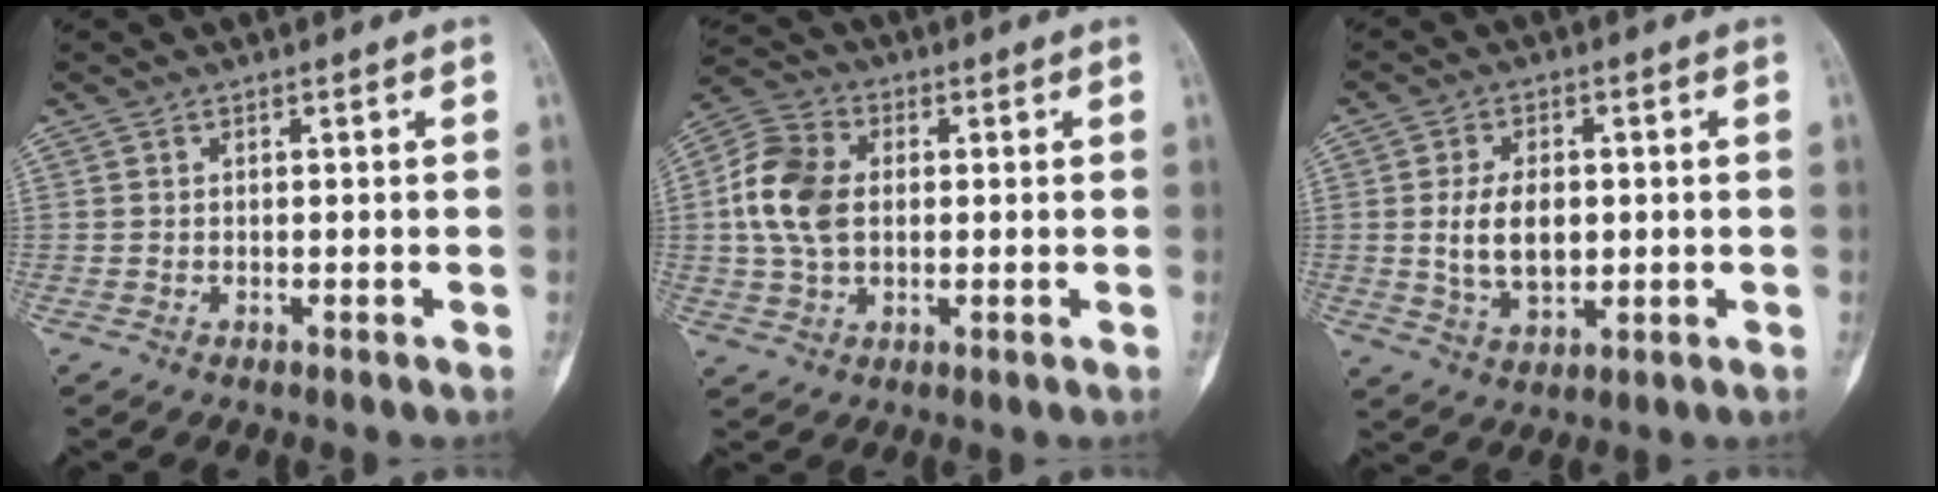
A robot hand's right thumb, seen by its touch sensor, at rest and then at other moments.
{"total": 11.3, "force": [0.8, 7.8, 8.2], "torque": [-0.162, 0.017, 0.012]}
{"total": 8.8, "force": [0.2, 5.4, 7.0], "torque": [-0.112, -0.005, 0.010]}